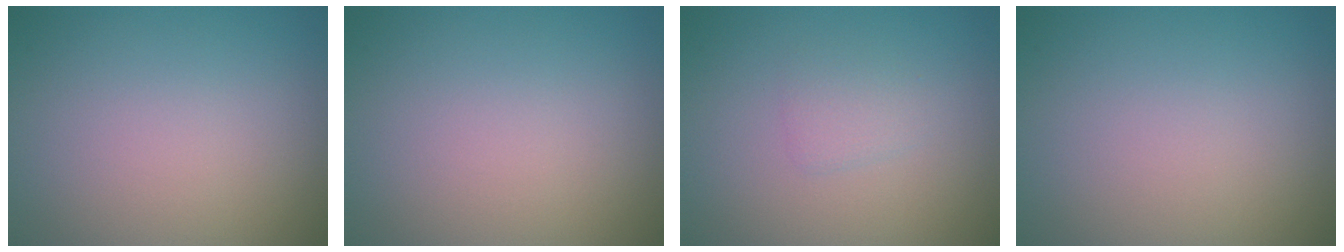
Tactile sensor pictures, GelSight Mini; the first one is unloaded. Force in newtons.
{"total": 0.0}
{"total": 1.2, "press": 1.2, "slide": 0.1}
{"total": 0.0}